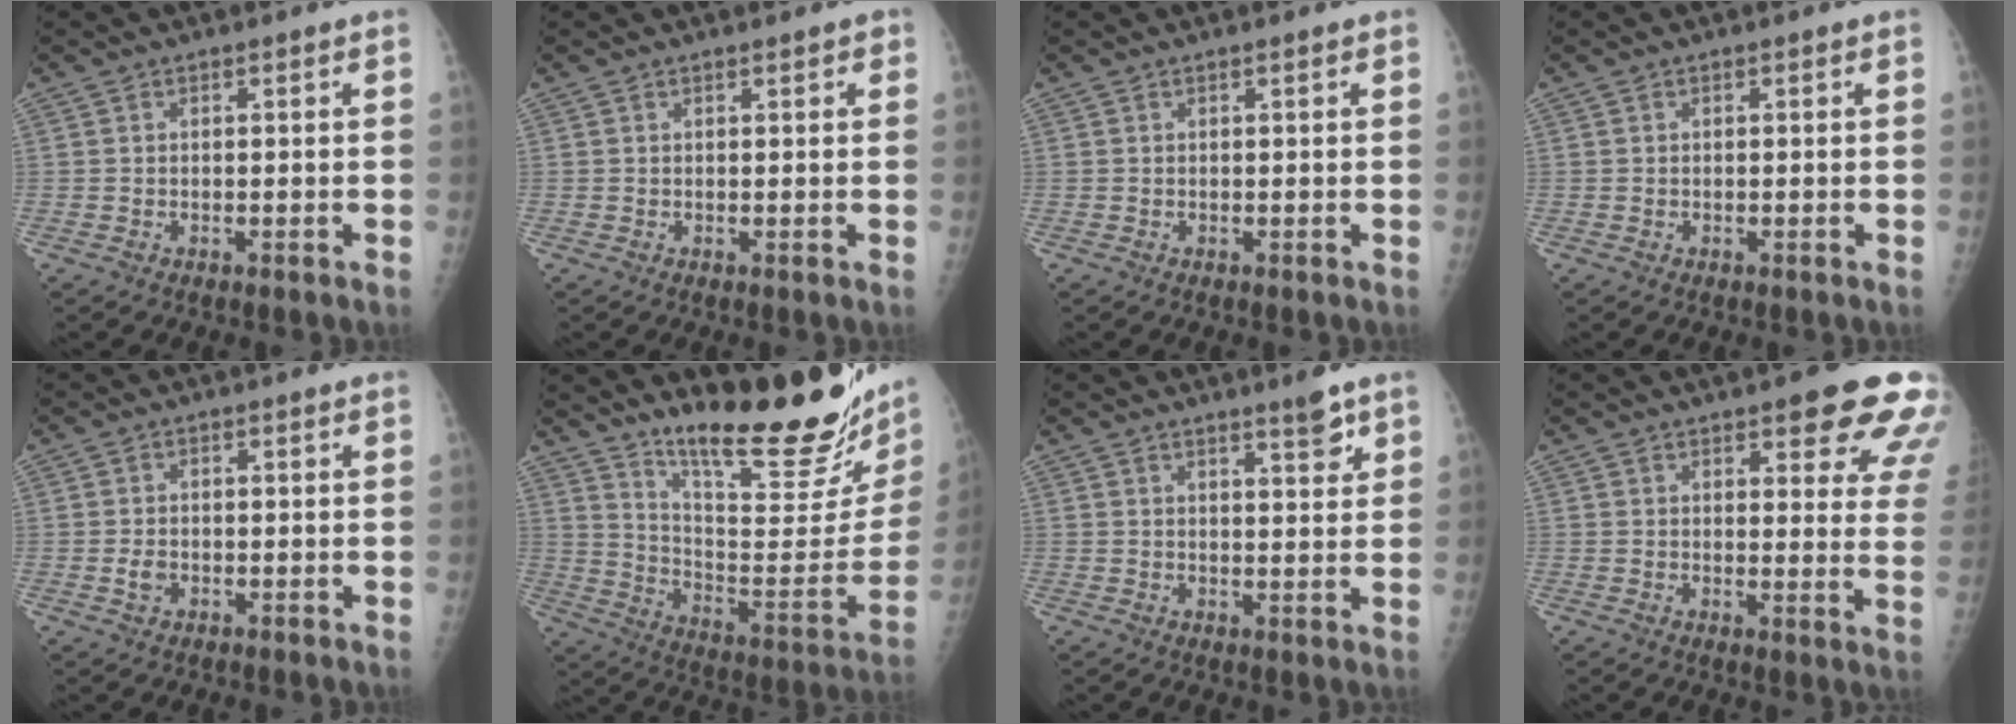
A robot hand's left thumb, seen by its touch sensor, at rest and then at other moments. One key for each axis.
{"total": 1.3, "fx": 0.8, "fy": 0.5, "fz": 0.9, "tx": -0.007, "ty": -0.001, "tz": 0.008}
{"total": 0.6, "fx": 0.4, "fy": 0.1, "fz": 0.4, "tx": -0.006, "ty": 0.001, "tz": 0.003}
{"total": 0.0}
{"total": 1.9, "fx": -0.4, "fy": 1.4, "fz": 1.2, "tx": -0.017, "ty": 0.001, "tz": -0.007}
{"total": 27.6, "fx": 21.5, "fy": 4.9, "fz": 16.6, "tx": -0.218, "ty": -0.154, "tz": 0.316}
{"total": 4.0, "fx": 2.9, "fy": 0.6, "fz": 2.7, "tx": -0.033, "ty": -0.022, "tz": 0.042}
{"total": 15.2, "fx": 9.6, "fy": 4.7, "fz": 10.8, "tx": -0.093, "ty": -0.042, "tz": 0.104}